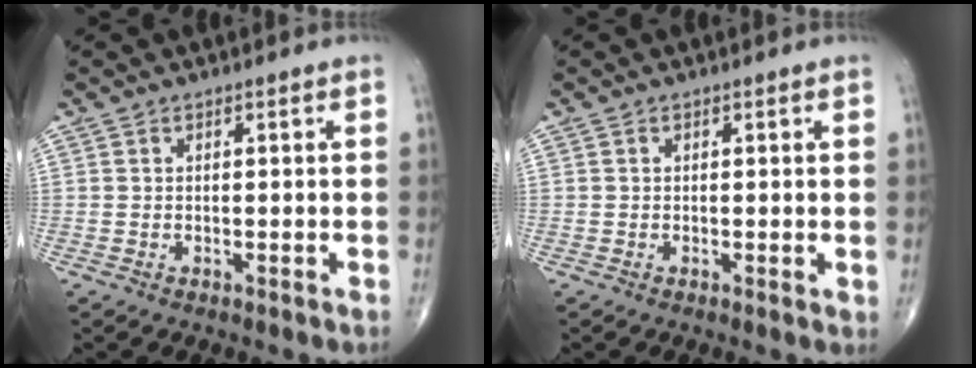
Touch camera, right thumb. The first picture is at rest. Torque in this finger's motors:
{"motor_torque": [-0.34, -0.01, 0.28, 0.06, -0.01]}